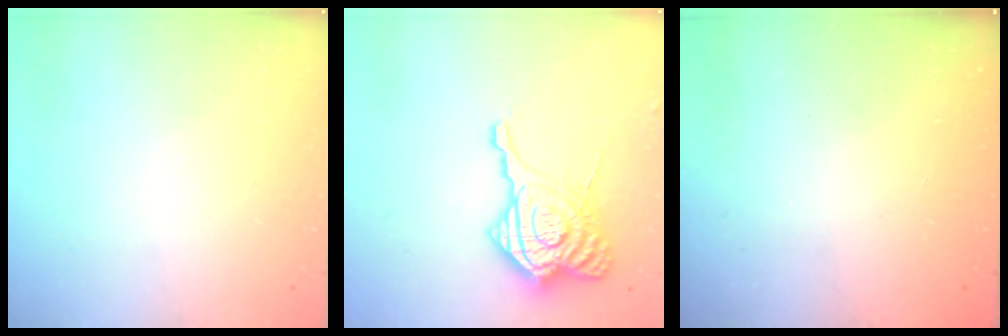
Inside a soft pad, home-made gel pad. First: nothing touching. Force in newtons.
{"total": 16.3, "press": 16.2, "slide": 1.8}
{"total": 2.3, "press": 2.2, "slide": 0.8}